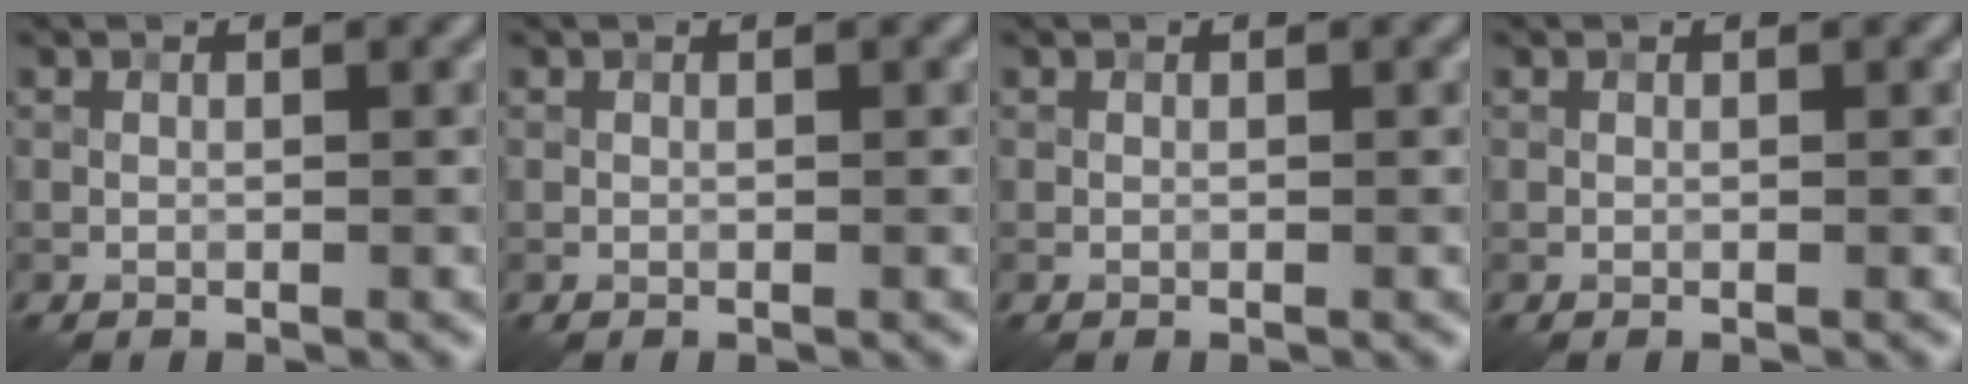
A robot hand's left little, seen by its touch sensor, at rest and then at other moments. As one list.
[{"total": 0.0}, {"total": 0.0}, {"total": 0.0}]